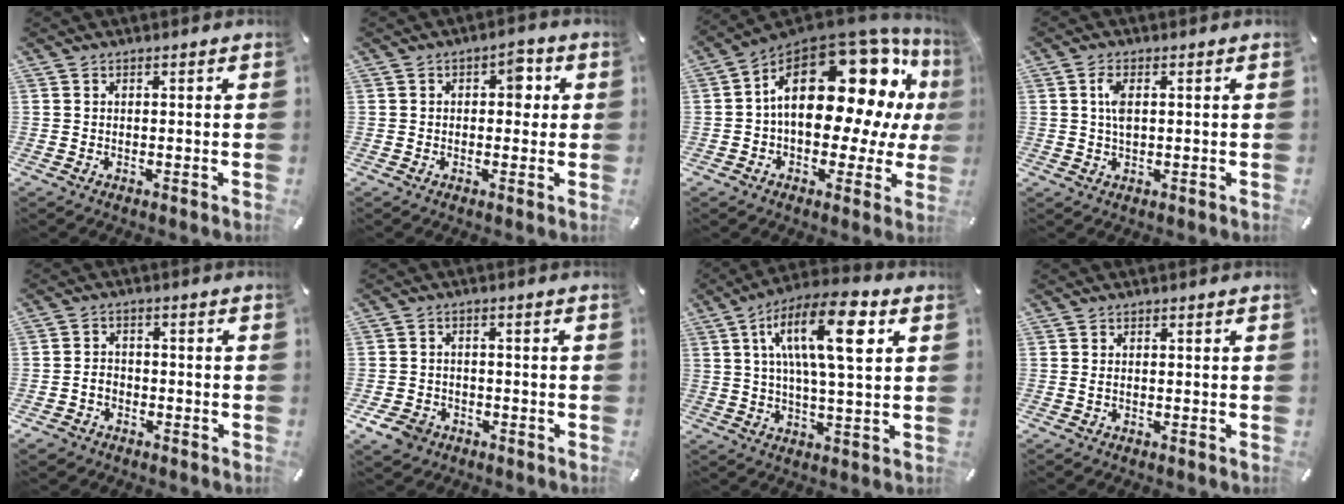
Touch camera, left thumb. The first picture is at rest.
{"total": 4.4, "force": [0.5, 2.9, 3.2], "torque": [-0.027, -0.002, -0.004]}
{"total": 26.0, "force": [7.3, 14.0, 20.7], "torque": [-0.318, -0.049, 0.128]}
{"total": 3.8, "force": [0.7, 1.6, 3.4], "torque": [-0.069, 0.001, 0.007]}
{"total": 3.9, "force": [-1.9, 3.1, 1.4], "torque": [-0.031, 0.010, -0.038]}
{"total": 5.4, "force": [-3.2, 3.8, 1.9], "torque": [-0.045, 0.016, -0.062]}
{"total": 15.8, "force": [5.5, 4.9, 14.0], "torque": [-0.243, -0.001, 0.082]}
{"total": 0.8, "force": [-0.1, 0.3, 0.7], "torque": [-0.015, 0.000, -0.003]}